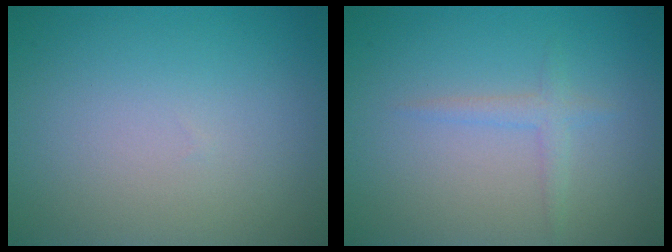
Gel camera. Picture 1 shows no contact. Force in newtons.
{"total": 1.4, "press": 1.4, "slide": 0.1}